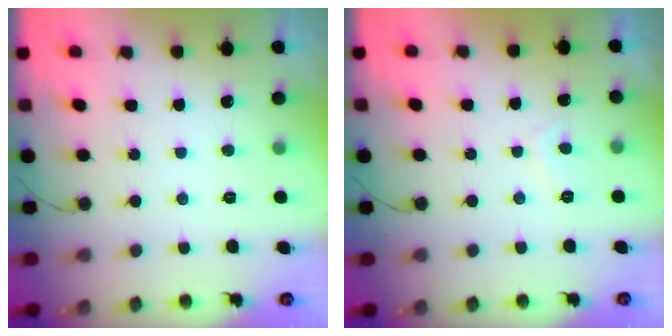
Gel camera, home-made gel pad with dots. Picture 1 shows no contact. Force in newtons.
{"total": 2.0, "press": 1.9, "slide": 0.6}